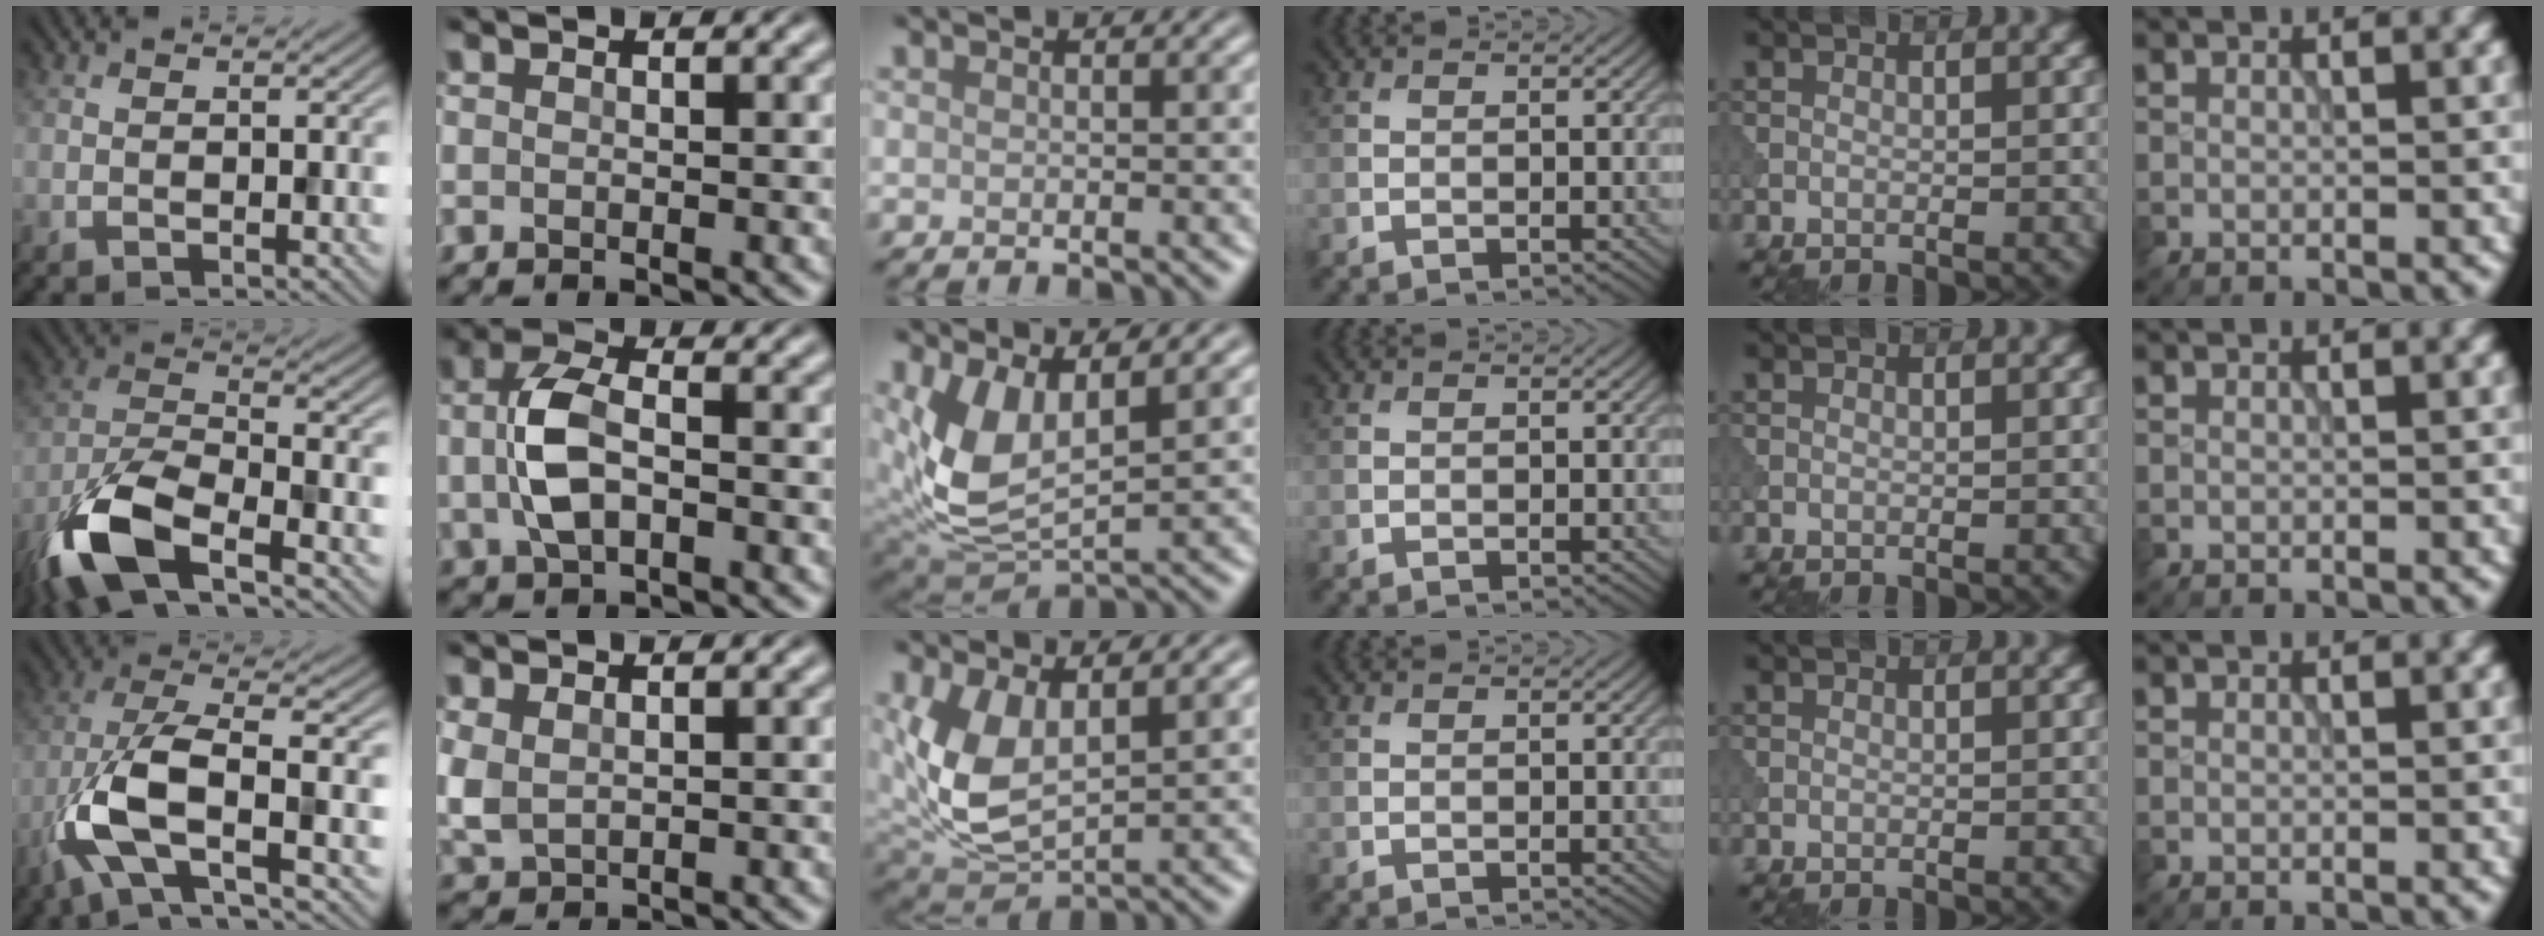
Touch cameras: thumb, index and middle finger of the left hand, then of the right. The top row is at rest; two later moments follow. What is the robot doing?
{"motion": "wipe", "object": "makeup brush"}